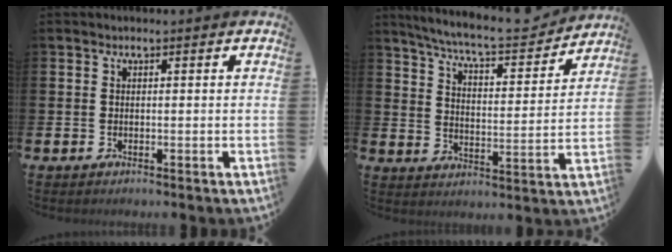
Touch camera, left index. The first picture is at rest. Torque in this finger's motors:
{"motor_torque": [0.97, -1.17, 0.18, 0.08]}